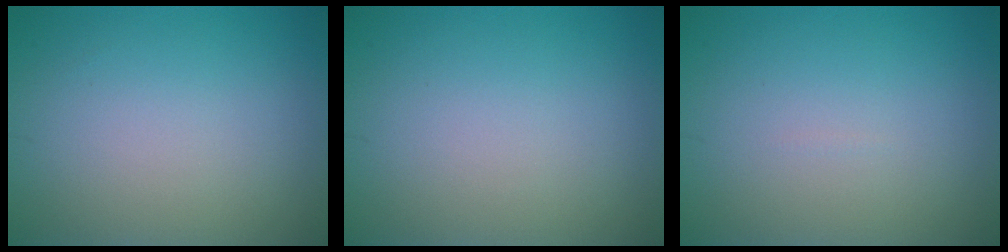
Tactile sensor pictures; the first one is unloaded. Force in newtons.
{"total": 0.0}
{"total": 0.0}